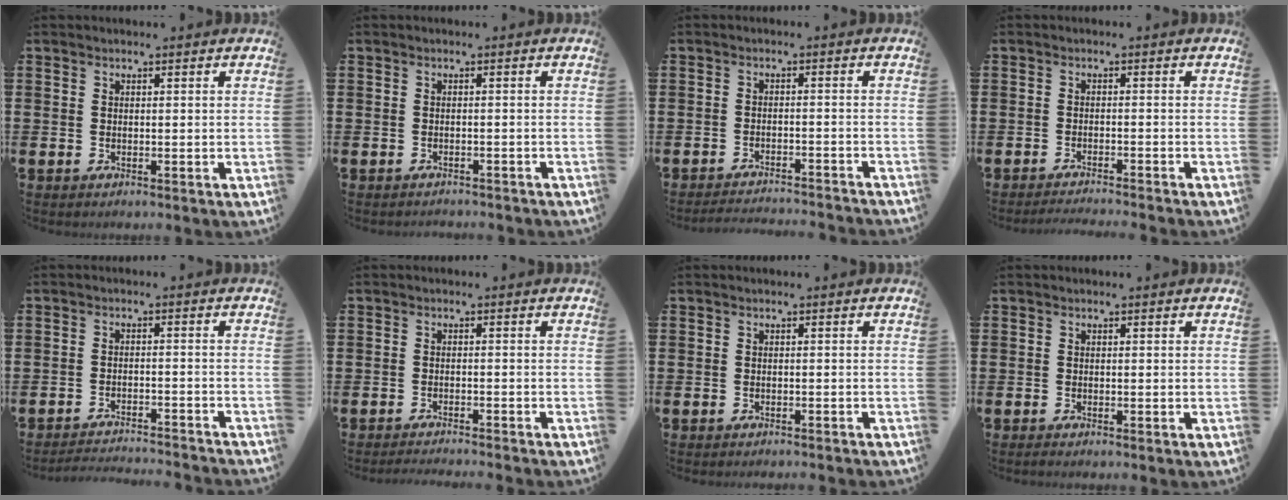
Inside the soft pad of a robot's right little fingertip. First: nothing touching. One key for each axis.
{"total": 0.8, "fx": -0.8, "fy": 0.0, "fz": 0.0, "tx": -0.001, "ty": -0.001, "tz": -0.016}
{"total": 2.3, "fx": -2.3, "fy": -0.2, "fz": 0.2, "tx": -0.004, "ty": 0.003, "tz": -0.047}
{"total": 1.4, "fx": -1.3, "fy": -0.3, "fz": 0.2, "tx": -0.003, "ty": 0.002, "tz": -0.026}
{"total": 2.6, "fx": -2.6, "fy": -0.2, "fz": 0.1, "tx": -0.004, "ty": 0.002, "tz": -0.056}
{"total": 1.2, "fx": -1.2, "fy": -0.3, "fz": 0.2, "tx": -0.002, "ty": 0.001, "tz": -0.023}
{"total": 0.6, "fx": -0.6, "fy": -0.1, "fz": 0.0, "tx": 0.001, "ty": -0.001, "tz": -0.012}
{"total": 0.0}